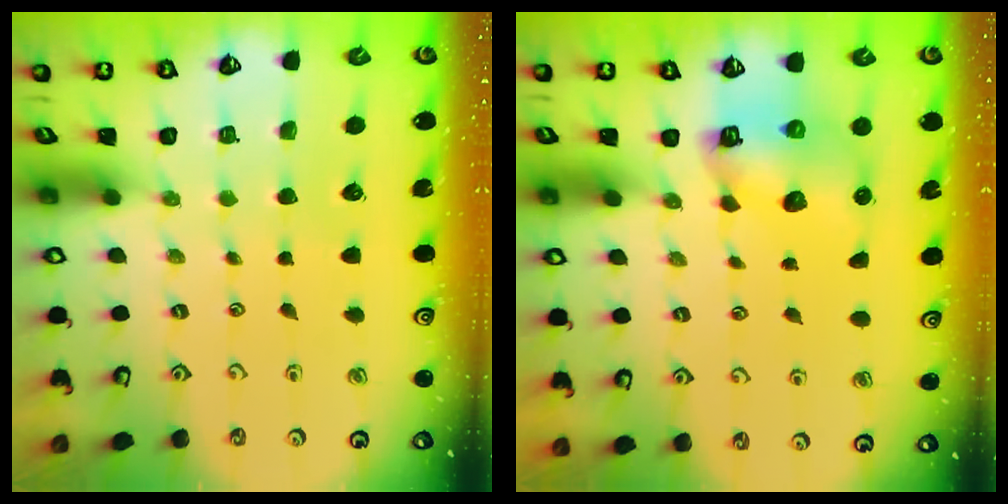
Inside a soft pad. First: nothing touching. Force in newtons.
{"total": 8.1, "press": 8.1, "slide": 0.9}